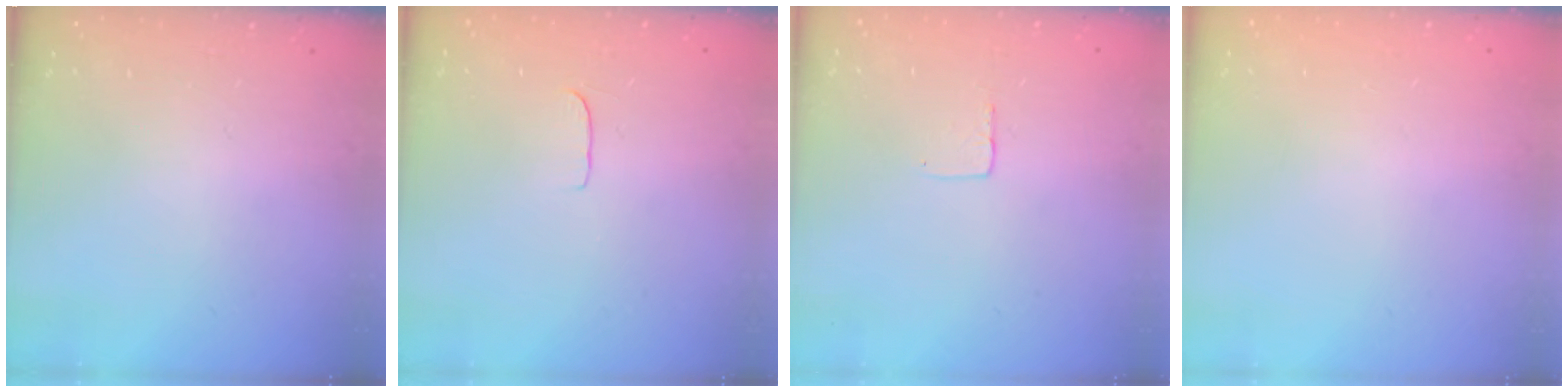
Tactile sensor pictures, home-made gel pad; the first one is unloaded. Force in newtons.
{"total": 4.1, "press": 4.1, "slide": 0.3}
{"total": 2.7, "press": 2.7, "slide": 0.1}
{"total": 0.0}